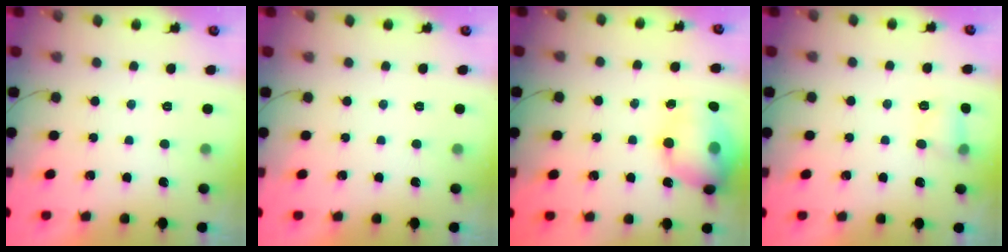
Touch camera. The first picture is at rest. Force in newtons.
{"total": 0.0}
{"total": 17.6, "press": 17.4, "slide": 2.7}
{"total": 4.1, "press": 4.0, "slide": 1.2}